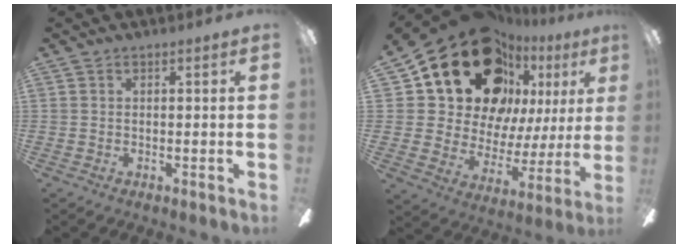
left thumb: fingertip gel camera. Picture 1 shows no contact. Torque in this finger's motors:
{"motor_torque": [1.43, 3.58, 1.39, -1.38, 0.29]}